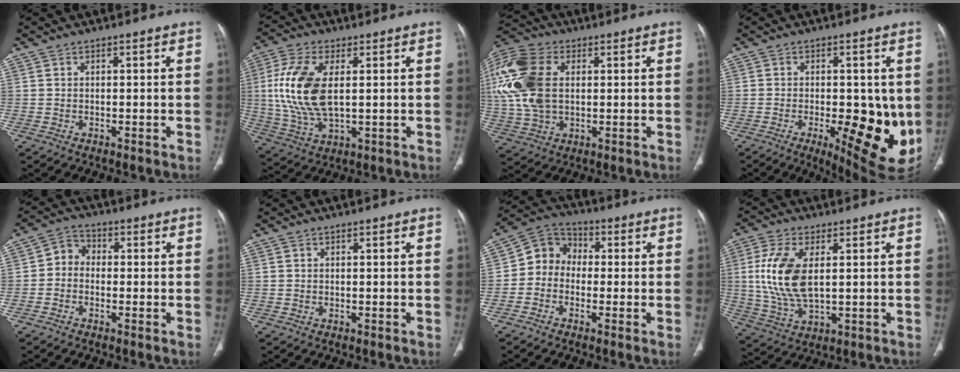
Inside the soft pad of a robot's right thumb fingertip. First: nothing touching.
{"total": 14.6, "force": [2.0, 7.4, 12.4], "torque": [-0.270, -0.006, 0.045]}
{"total": 20.5, "force": [4.0, 13.6, 14.8], "torque": [-0.359, 0.012, 0.075]}
{"total": 16.1, "force": [-2.7, 6.1, 14.6], "torque": [-0.175, -0.024, -0.017]}
{"total": 4.4, "force": [-0.7, 3.8, 2.2], "torque": [-0.020, 0.016, -0.027]}
{"total": 0.0}
{"total": 7.7, "force": [-0.8, 6.8, 3.5], "torque": [-0.038, 0.032, -0.035]}
{"total": 12.6, "force": [2.0, 6.3, 10.7], "torque": [-0.233, -0.009, 0.047]}